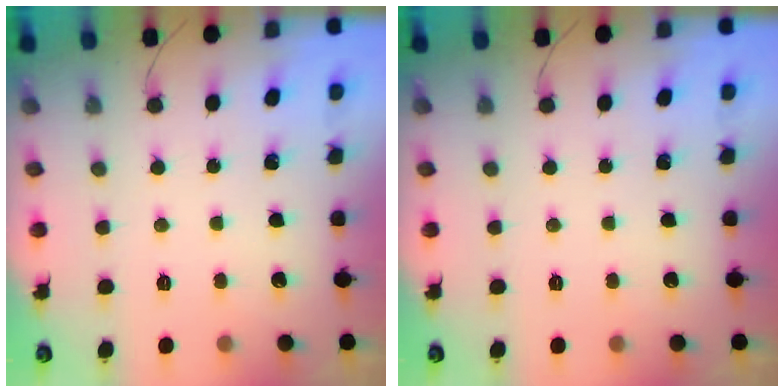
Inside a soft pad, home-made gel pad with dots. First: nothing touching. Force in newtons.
{"total": 0.0}